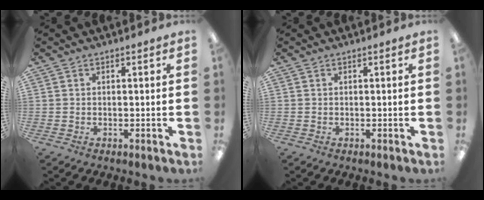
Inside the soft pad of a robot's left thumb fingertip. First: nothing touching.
{"total": 0.0}